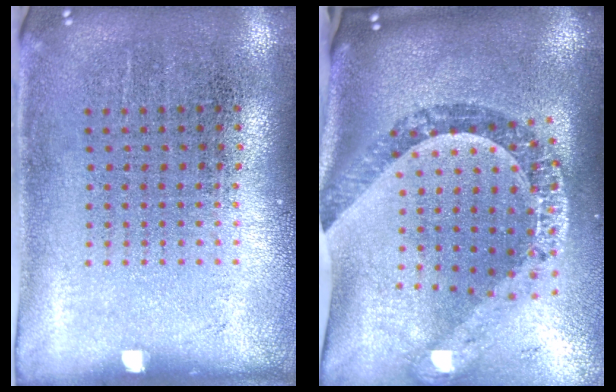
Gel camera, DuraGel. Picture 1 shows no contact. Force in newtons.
{"total": 2.4, "press": 1.9, "slide": 1.5}